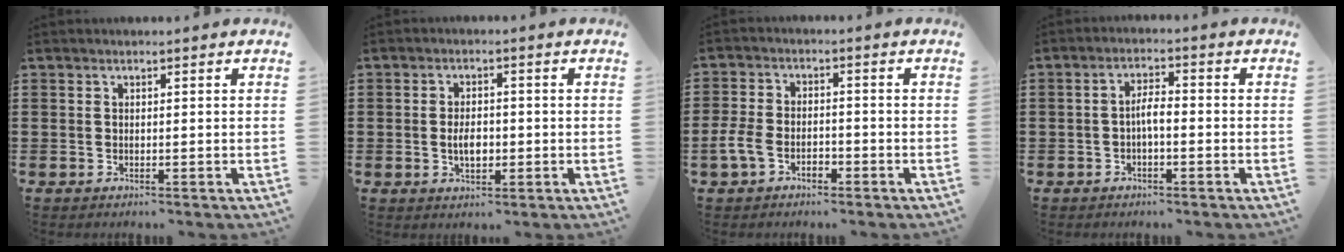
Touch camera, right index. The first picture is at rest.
{"total": 3.8, "force": [-0.5, 1.8, 3.3], "torque": [-0.047, -0.007, -0.012]}
{"total": 4.3, "force": [-2.3, 2.4, 2.7], "torque": [-0.068, 0.005, -0.049]}
{"total": 2.9, "force": [-0.9, 0.8, 2.7], "torque": [-0.056, 0.002, -0.020]}